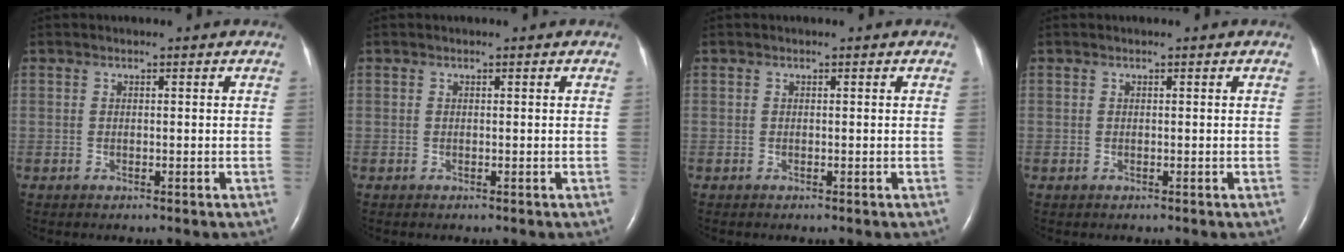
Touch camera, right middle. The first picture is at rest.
{"total": 0.0}
{"total": 0.0}
{"total": 0.0}